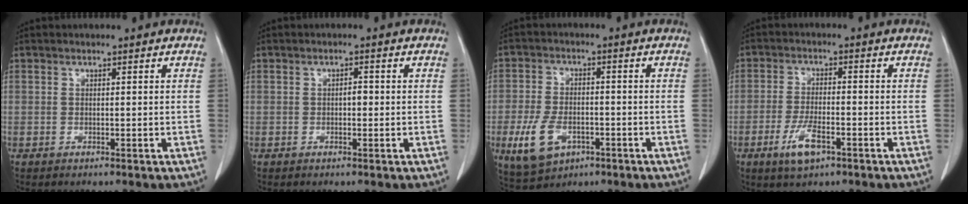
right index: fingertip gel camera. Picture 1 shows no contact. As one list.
[{"total": 1.2, "force": [-0.1, 0.6, 1.1], "torque": [-0.014, 0.003, -0.002]}, {"total": 8.3, "force": [-3.3, 5.0, 5.8], "torque": [-0.132, -0.004, -0.048]}, {"total": 5.7, "force": [-2.9, 1.7, 4.7], "torque": [-0.099, -0.008, -0.048]}]